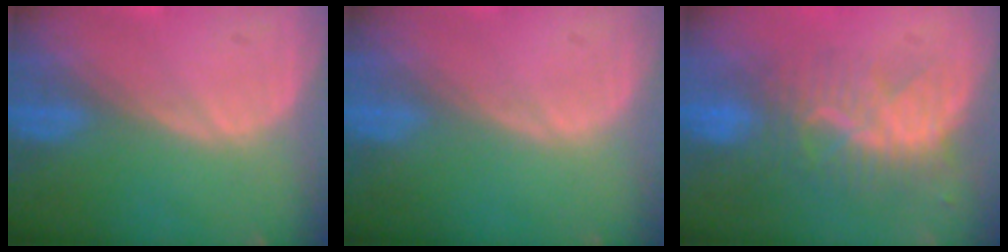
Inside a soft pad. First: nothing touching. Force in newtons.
{"total": 0.0}
{"total": 8.4, "press": 7.6, "slide": 3.5}